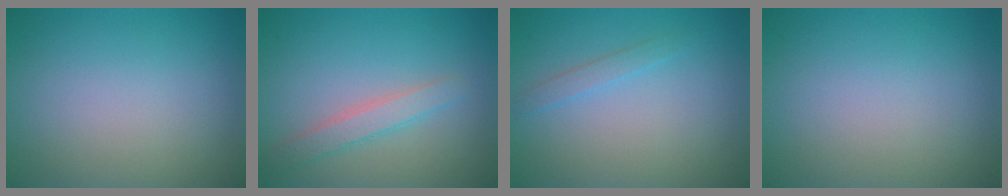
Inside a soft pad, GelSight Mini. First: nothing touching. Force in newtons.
{"total": 2.3, "press": 2.3, "slide": 0.1}
{"total": 1.1, "press": 1.1, "slide": 0.1}
{"total": 0.0}